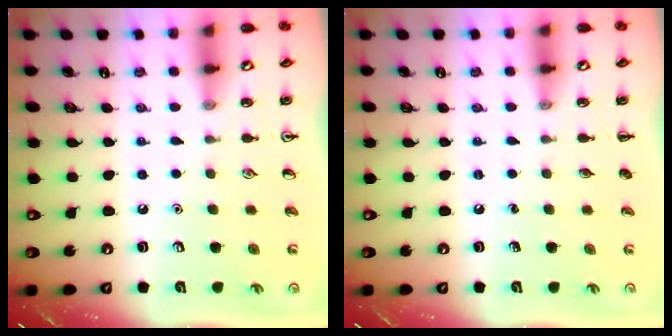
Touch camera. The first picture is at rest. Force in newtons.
{"total": 0.0}